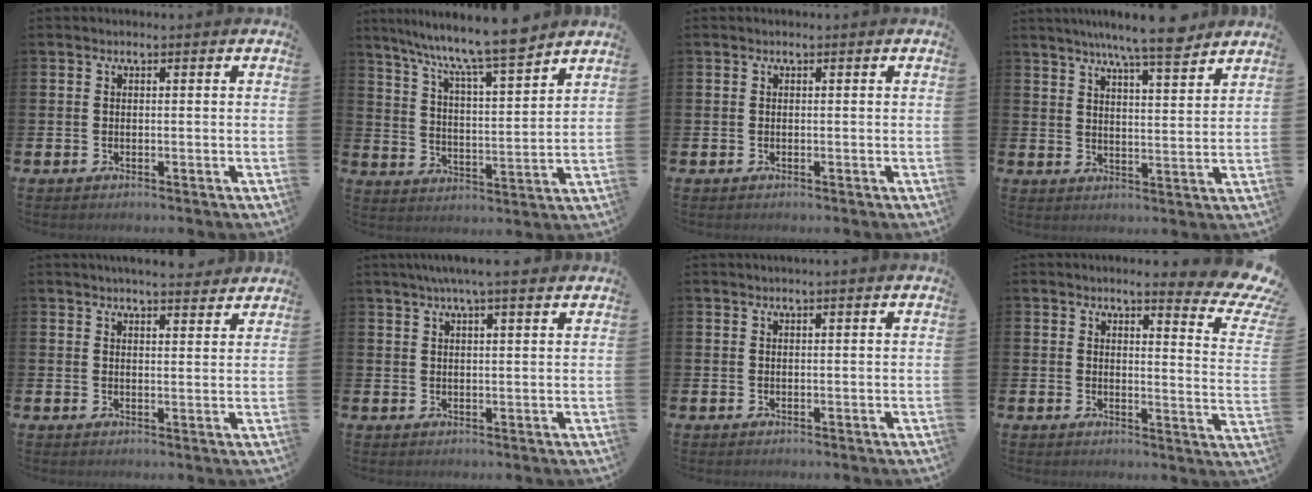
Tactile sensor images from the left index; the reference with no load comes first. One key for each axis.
{"total": 0.5, "fx": 0.4, "fy": 0.0, "fz": 0.4, "tx": -0.012, "ty": 0.005, "tz": 0.007}
{"total": 0.0}
{"total": 7.9, "fx": 7.2, "fy": 0.1, "fz": 3.3, "tx": -0.062, "ty": -0.037, "tz": 0.124}
{"total": 4.2, "fx": 4.2, "fy": 0.1, "fz": 0.6, "tx": -0.011, "ty": -0.021, "tz": 0.073}
{"total": 4.4, "fx": 3.7, "fy": -0.1, "fz": 2.3, "tx": -0.044, "ty": -0.009, "tz": 0.064}
{"total": 0.5, "fx": 0.4, "fy": -0.2, "fz": 0.3, "tx": -0.008, "ty": 0.001, "tz": 0.008}
{"total": 4.8, "fx": 4.0, "fy": 0.7, "fz": 2.6, "tx": -0.032, "ty": -0.044, "tz": 0.056}